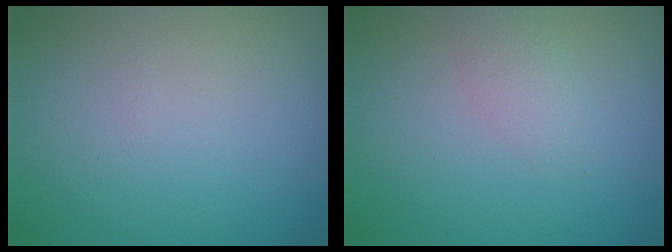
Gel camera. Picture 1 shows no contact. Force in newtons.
{"total": 1.6, "press": 1.6, "slide": 0.0}